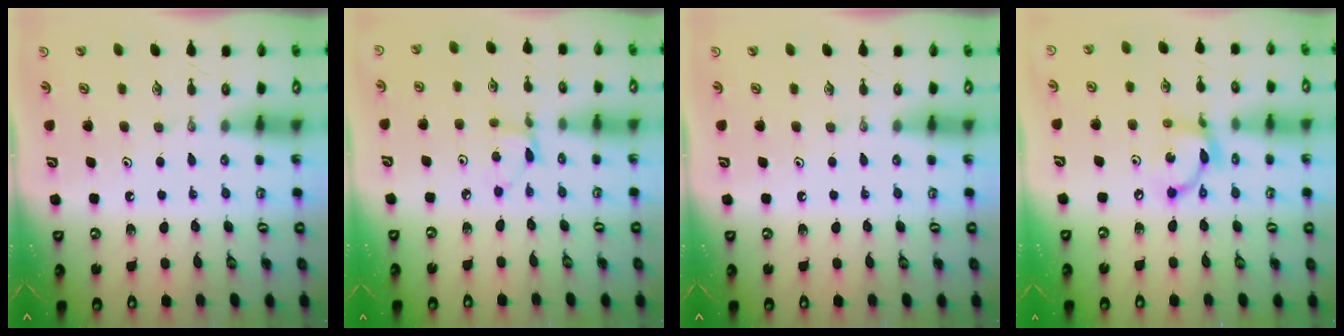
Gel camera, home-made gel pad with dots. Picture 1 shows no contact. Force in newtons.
{"total": 3.5, "press": 3.5, "slide": 0.4}
{"total": 0.0}
{"total": 9.6, "press": 9.6, "slide": 0.4}